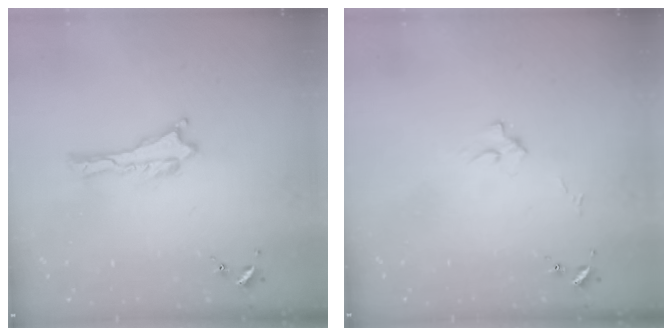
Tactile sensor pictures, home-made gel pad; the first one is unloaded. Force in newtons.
{"total": 2.7, "press": 2.7, "slide": 0.3}